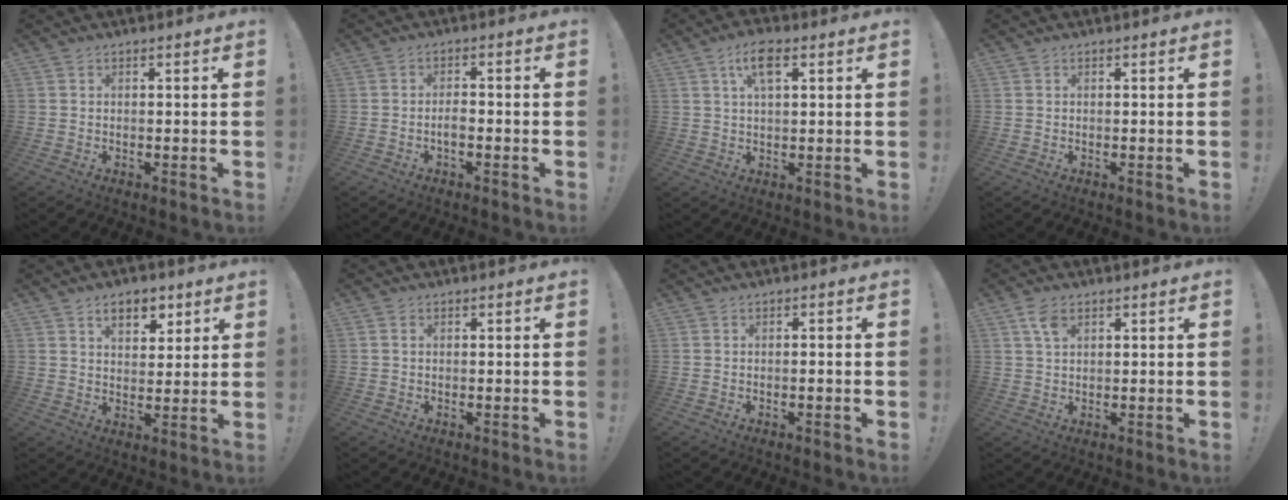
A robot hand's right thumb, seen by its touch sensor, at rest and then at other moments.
{"total": 2.8, "force": [-1.1, 1.1, 2.3], "torque": [-0.045, 0.002, -0.022]}
{"total": 7.4, "force": [3.0, 3.3, 5.9], "torque": [-0.102, 0.006, 0.052]}
{"total": 0.0}
{"total": 8.4, "force": [4.6, 4.9, 5.1], "torque": [-0.074, -0.011, 0.083]}
{"total": 0.7, "force": [0.2, 0.6, 0.4], "torque": [-0.008, 0.003, 0.003]}
{"total": 1.4, "force": [-0.8, -0.1, 1.1], "torque": [-0.024, 0.002, -0.013]}
{"total": 4.6, "force": [2.2, 2.5, 3.1], "torque": [-0.064, 0.003, 0.043]}